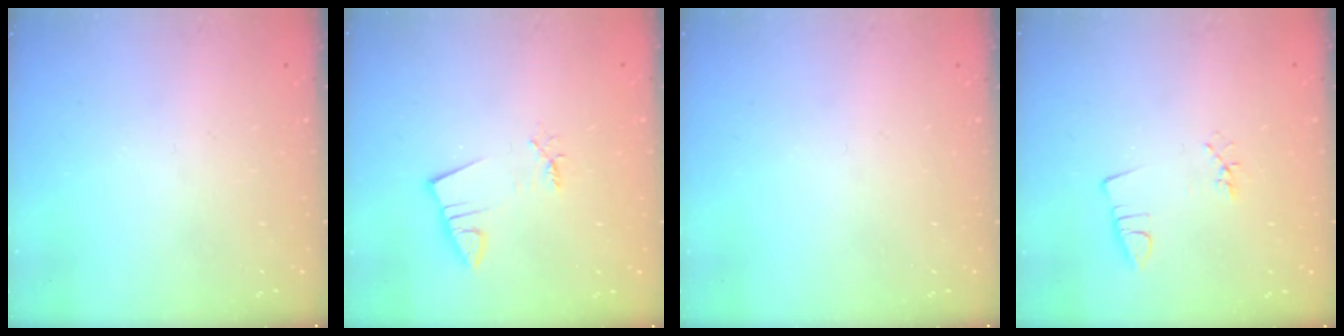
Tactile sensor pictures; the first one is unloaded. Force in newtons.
{"total": 2.4, "press": 2.4, "slide": 0.3}
{"total": 0.0}
{"total": 2.4, "press": 2.0, "slide": 1.4}